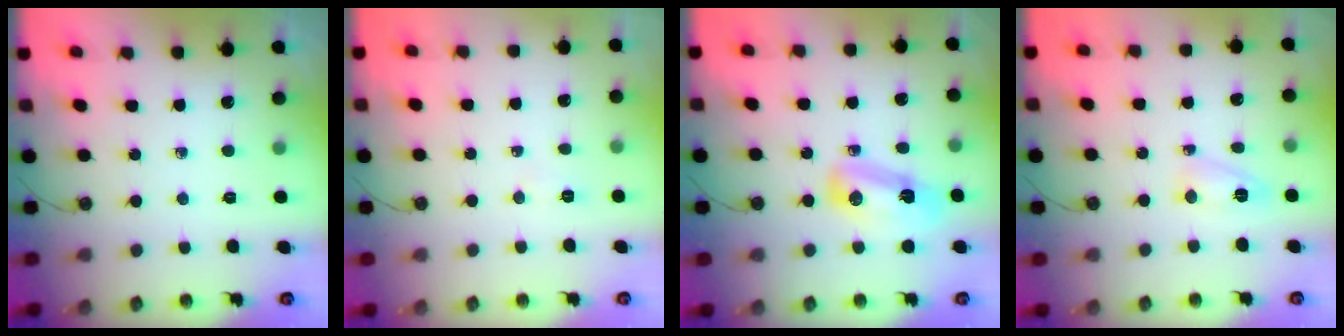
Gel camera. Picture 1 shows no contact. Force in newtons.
{"total": 16.1, "press": 5.3, "slide": 15.2}
{"total": 8.5, "press": 8.5, "slide": 0.7}
{"total": 4.9, "press": 4.9, "slide": 0.5}